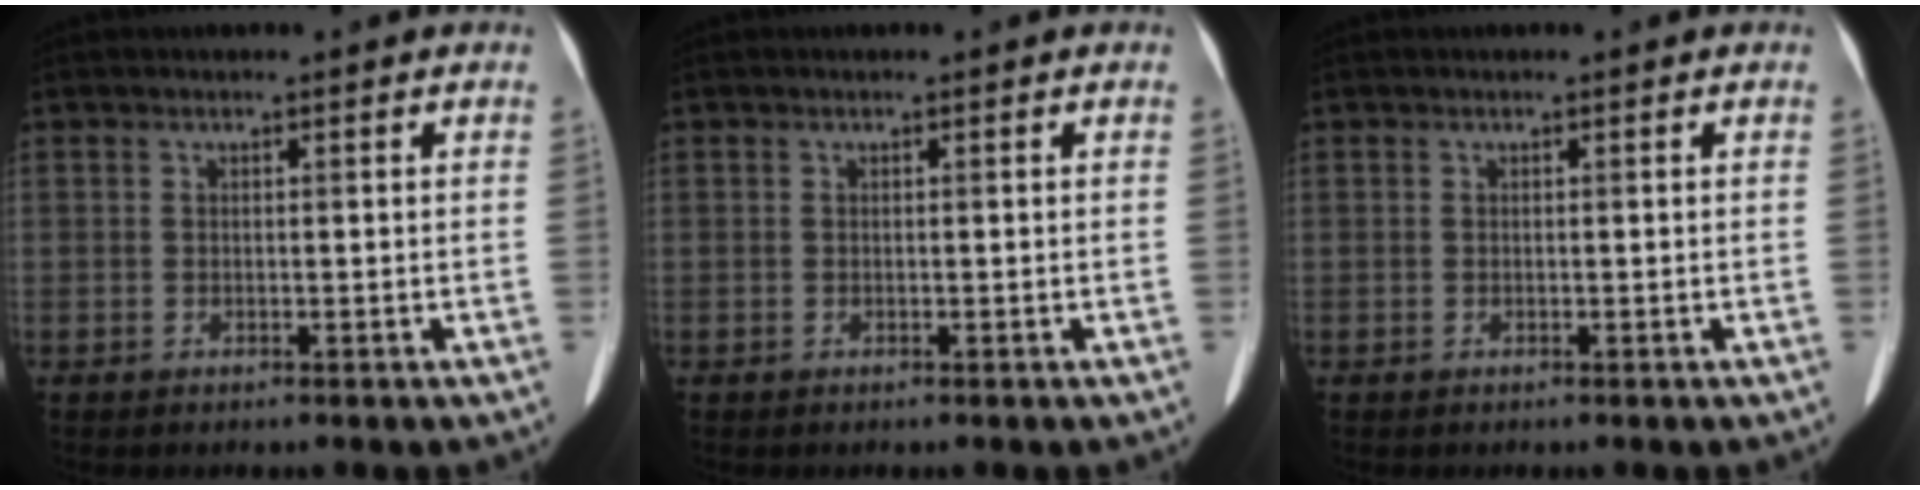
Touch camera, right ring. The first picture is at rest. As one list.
[{"total": 0.0}, {"total": 0.0}]